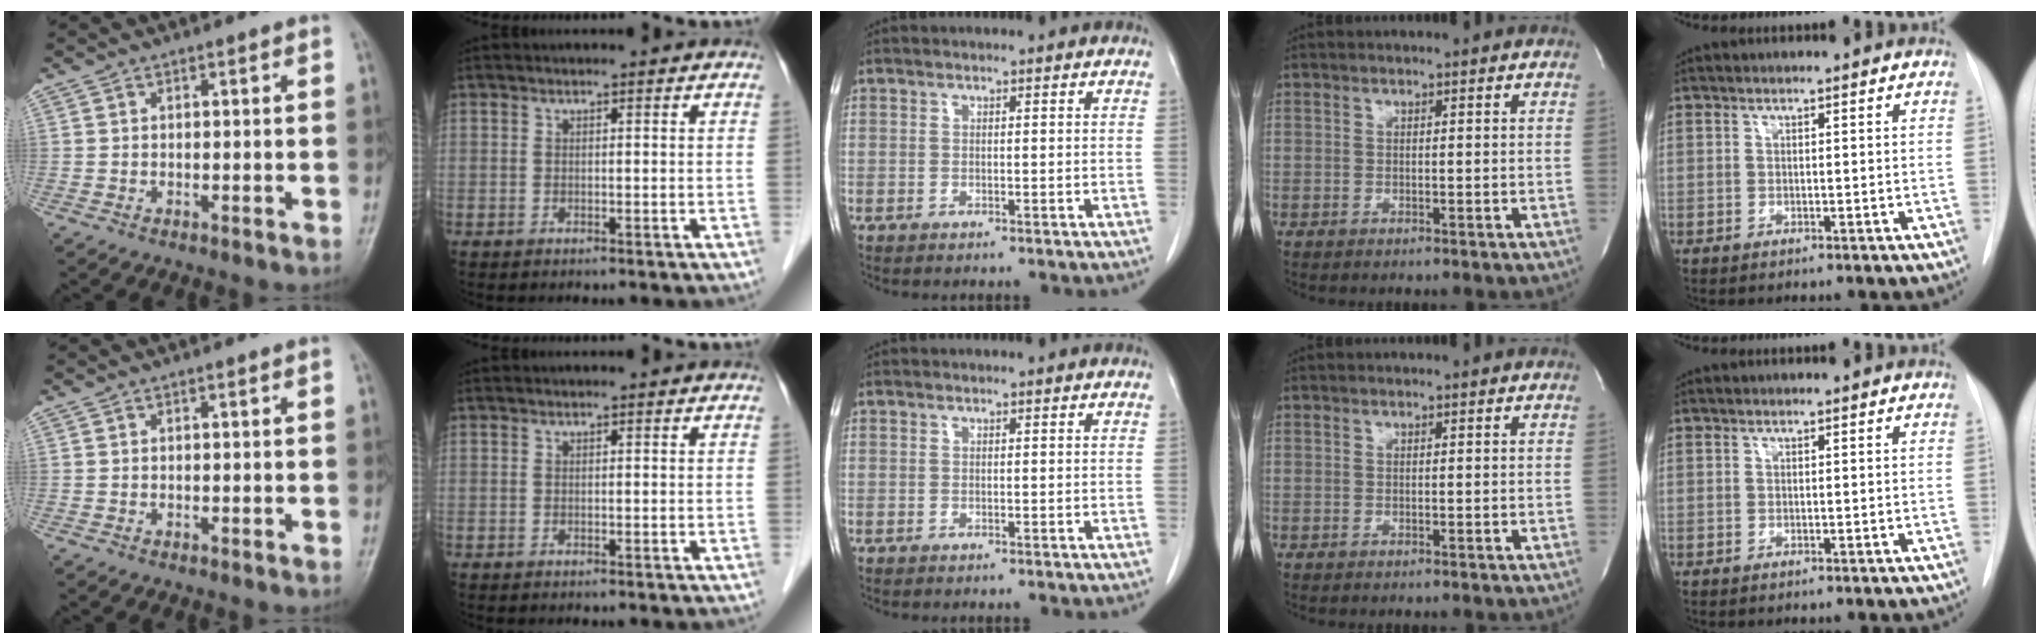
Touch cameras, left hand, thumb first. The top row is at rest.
{}